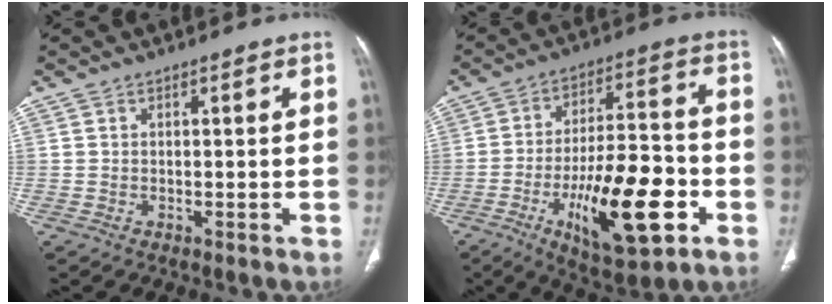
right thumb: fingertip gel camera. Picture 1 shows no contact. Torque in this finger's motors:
{"motor_torque": [0.28, 0.55, 1.61, -1.16, 0.10]}